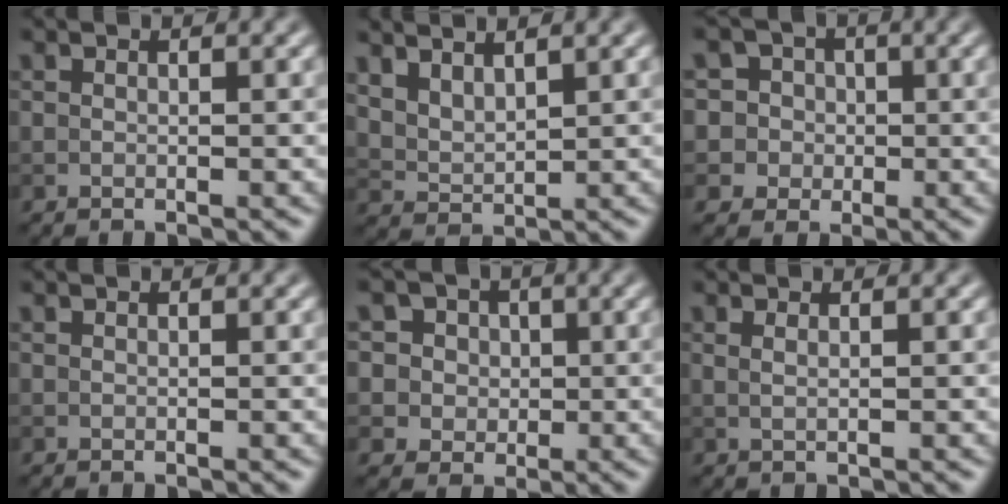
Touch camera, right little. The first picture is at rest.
{"total": 3.0, "force": [2.3, 1.2, 1.6], "torque": [-0.029, 0.006, 0.042]}
{"total": 6.4, "force": [1.5, 6.0, 1.6], "torque": [-0.024, 0.038, 0.000]}
{"total": 0.0}
{"total": 7.1, "force": [2.6, 6.1, 2.4], "torque": [-0.045, 0.025, 0.022]}
{"total": 1.1, "force": [0.5, 0.4, 0.8], "torque": [-0.010, -0.003, 0.002]}